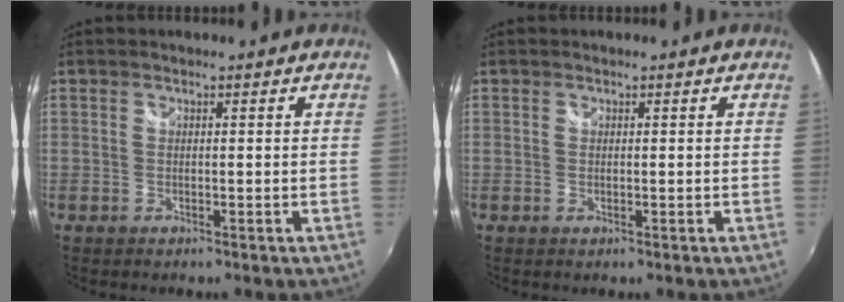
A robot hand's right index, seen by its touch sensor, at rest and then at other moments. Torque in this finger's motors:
{"motor_torque": [-0.07, -0.01, -0.03, -0.01]}